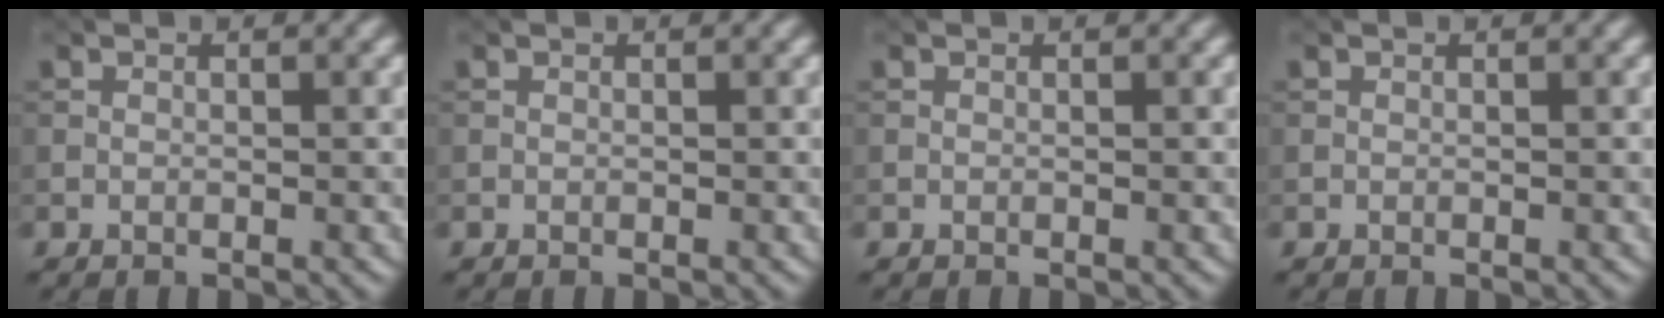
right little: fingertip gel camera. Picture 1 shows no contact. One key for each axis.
{"total": 0.0}
{"total": 0.0}
{"total": 0.0}